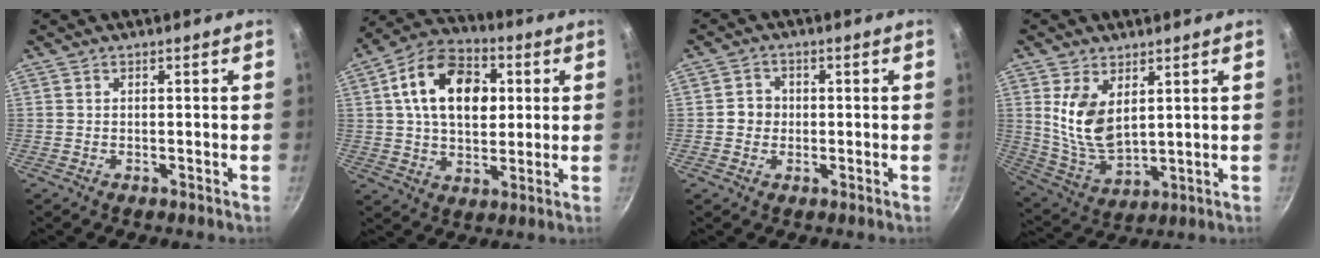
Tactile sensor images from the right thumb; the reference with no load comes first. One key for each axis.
{"total": 17.0, "fx": 3.8, "fy": 11.3, "fz": 12.2, "tx": -0.171, "ty": 0.011, "tz": 0.051}
{"total": 3.4, "fx": -0.3, "fy": 3.2, "fz": 1.1, "tx": 0.003, "ty": 0.008, "tz": -0.009}
{"total": 10.9, "fx": 3.3, "fy": 6.1, "fz": 8.3, "tx": -0.154, "ty": -0.034, "tz": 0.077}